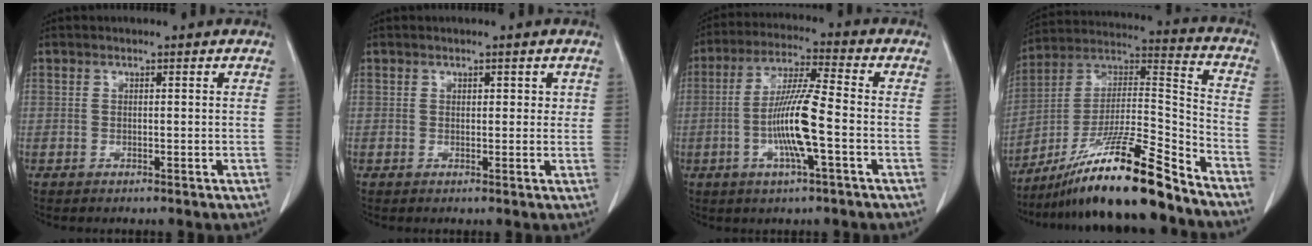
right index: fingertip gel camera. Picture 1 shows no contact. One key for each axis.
{"total": 1.8, "fx": 0.7, "fy": 1.2, "fz": 1.2, "tx": -0.008, "ty": 0.001, "tz": 0.008}
{"total": 10.7, "fx": -2.4, "fy": 0.2, "fz": 10.4, "tx": -0.202, "ty": -0.001, "tz": -0.049}
{"total": 19.7, "fx": -15.1, "fy": 0.3, "fz": 12.7, "tx": -0.228, "ty": -0.005, "tz": -0.270}